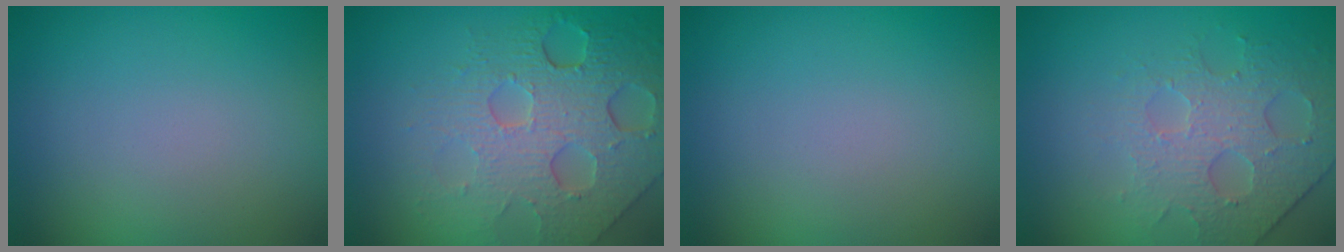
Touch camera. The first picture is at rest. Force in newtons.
{"total": 8.1, "press": 5.4, "slide": 6.1}
{"total": 0.0}
{"total": 4.5, "press": 3.3, "slide": 3.0}